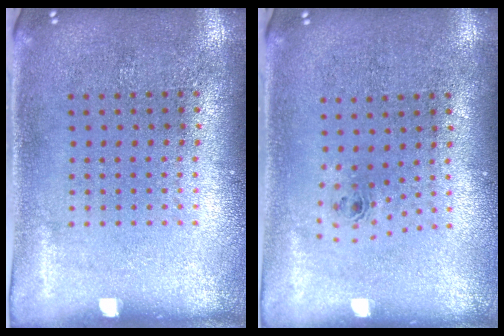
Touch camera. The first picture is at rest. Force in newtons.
{"total": 0.8, "press": 0.3, "slide": 0.7}